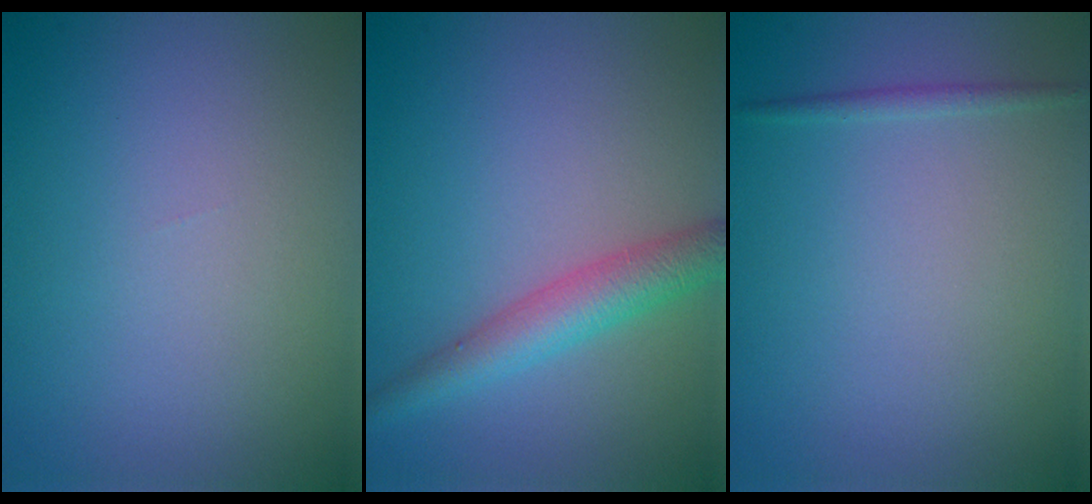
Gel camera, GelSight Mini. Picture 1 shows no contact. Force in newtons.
{"total": 3.6, "press": 3.6, "slide": 0.1}
{"total": 0.8, "press": 0.8, "slide": 0.0}